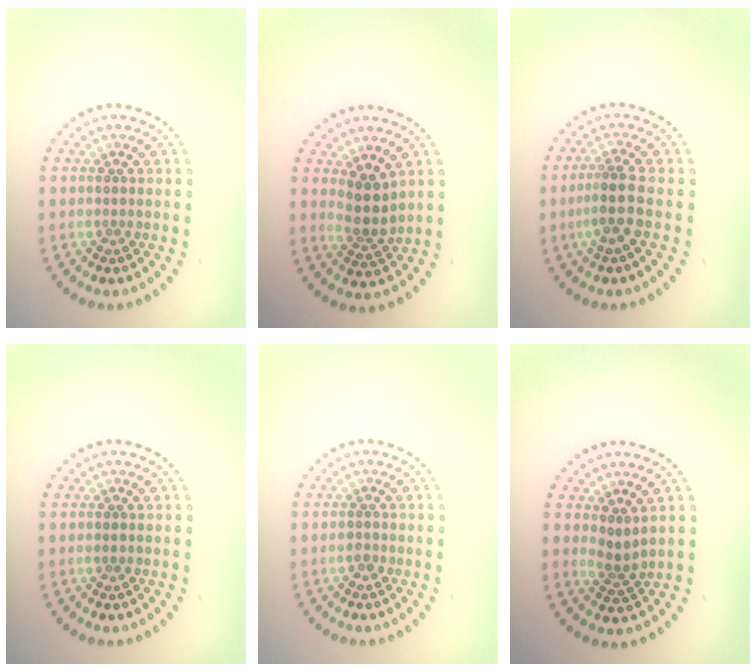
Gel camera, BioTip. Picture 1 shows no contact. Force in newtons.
{"total": 2.5, "press": 1.9, "slide": 1.6}
{"total": 2.8, "press": 2.2, "slide": 1.8}
{"total": 0.6, "press": 0.6, "slide": 0.1}
{"total": 0.8, "press": 0.8, "slide": 0.1}
{"total": 1.9, "press": 1.3, "slide": 1.4}